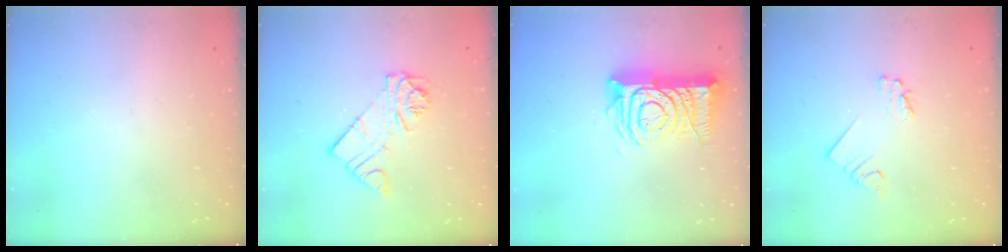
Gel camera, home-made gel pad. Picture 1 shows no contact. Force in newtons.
{"total": 9.9, "press": 9.9, "slide": 0.7}
{"total": 12.4, "press": 12.3, "slide": 1.5}
{"total": 1.7, "press": 1.7, "slide": 0.1}